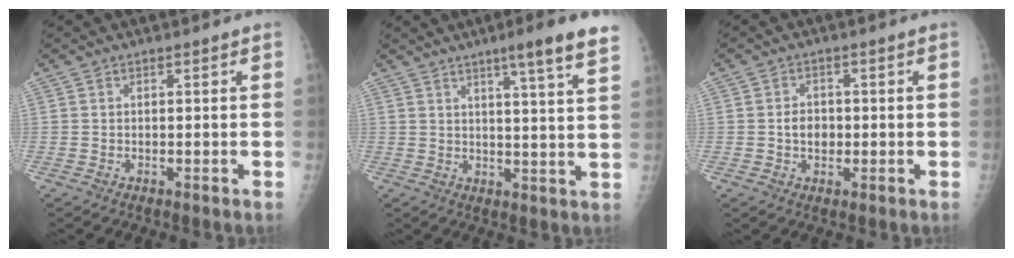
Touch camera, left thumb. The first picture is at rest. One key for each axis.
{"total": 10.0, "fx": 6.7, "fy": 0.0, "fz": 7.5, "tx": -0.097, "ty": -0.028, "tz": 0.078}
{"total": 3.5, "fx": -0.3, "fy": 2.8, "fz": 2.1, "tx": -0.018, "ty": 0.005, "tz": -0.007}